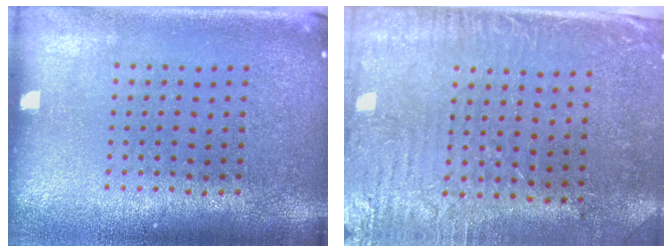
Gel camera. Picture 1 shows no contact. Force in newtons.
{"total": 3.1, "press": 2.6, "slide": 1.7}